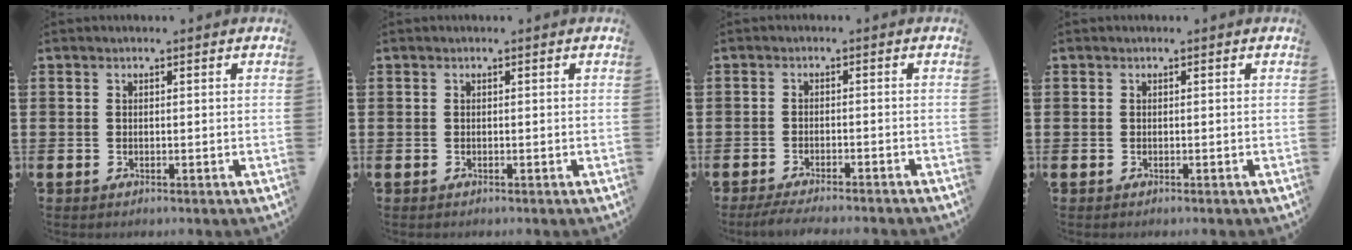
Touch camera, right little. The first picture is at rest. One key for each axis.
{"total": 0.0}
{"total": 2.2, "fx": -2.0, "fy": -0.1, "fz": 0.9, "tx": -0.013, "ty": 0.004, "tz": -0.039}
{"total": 0.0}